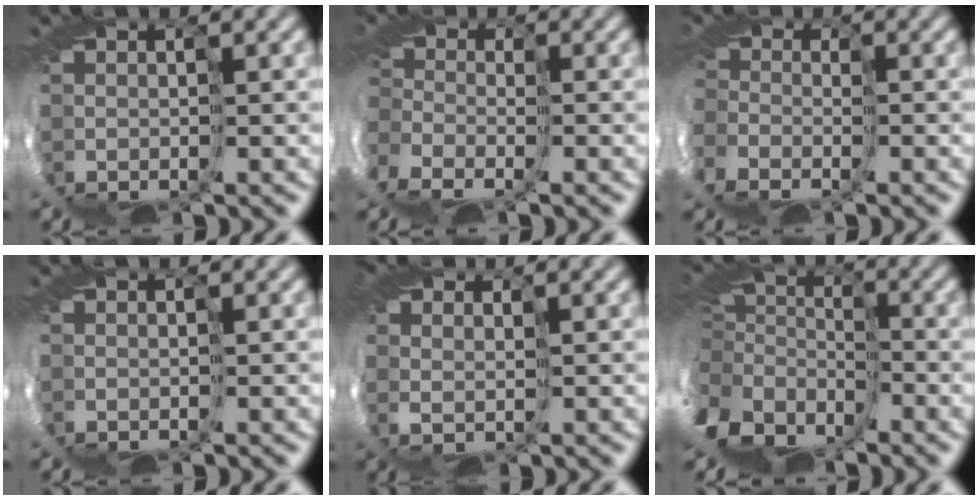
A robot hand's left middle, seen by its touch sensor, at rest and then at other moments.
{"total": 6.6, "force": [-4.5, 4.2, 2.3], "torque": [-0.059, -0.028, -0.062]}
{"total": 6.7, "force": [-4.3, 4.6, 2.2], "torque": [-0.059, -0.026, -0.063]}
{"total": 0.0}
{"total": 3.2, "force": [1.4, 2.3, 1.8], "torque": [-0.049, -0.003, 0.038]}
{"total": 11.3, "force": [-3.8, 7.8, 7.1], "torque": [-0.208, -0.032, -0.045]}